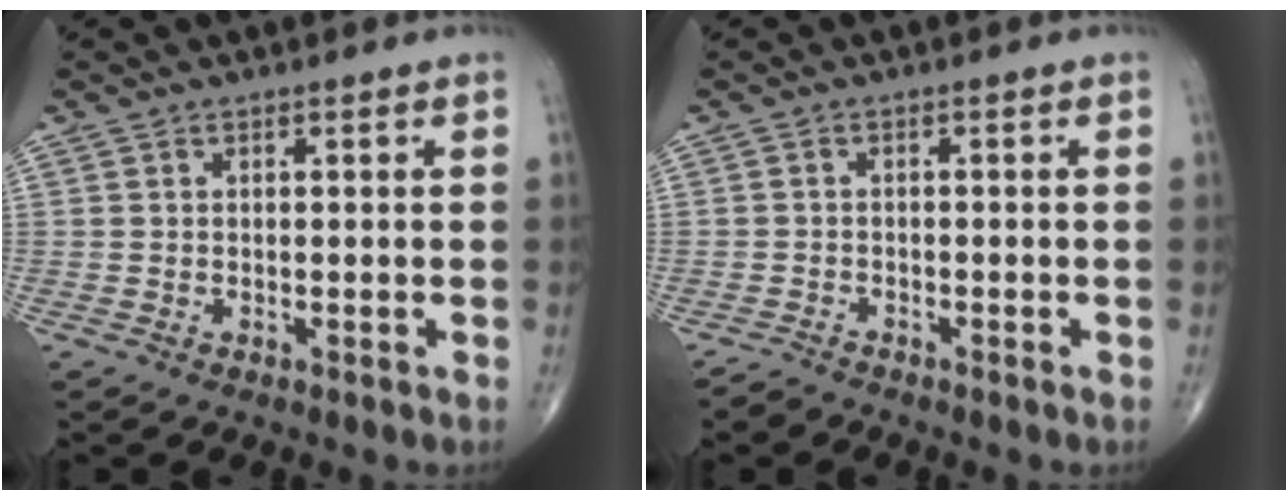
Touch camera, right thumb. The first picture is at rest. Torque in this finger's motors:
{"motor_torque": [0.38, 0.15, -0.05, -0.19, -0.01]}